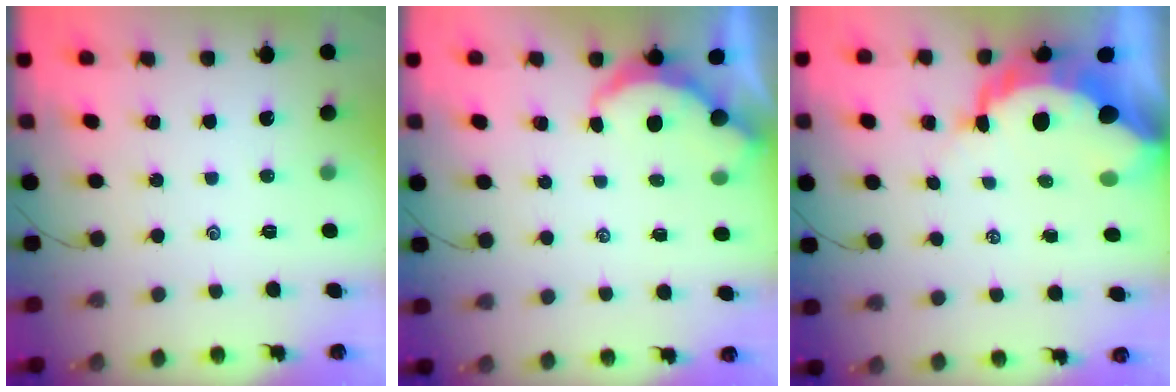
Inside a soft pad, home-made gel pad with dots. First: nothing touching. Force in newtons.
{"total": 3.2, "press": 3.2, "slide": 0.4}
{"total": 12.6, "press": 12.5, "slide": 1.4}